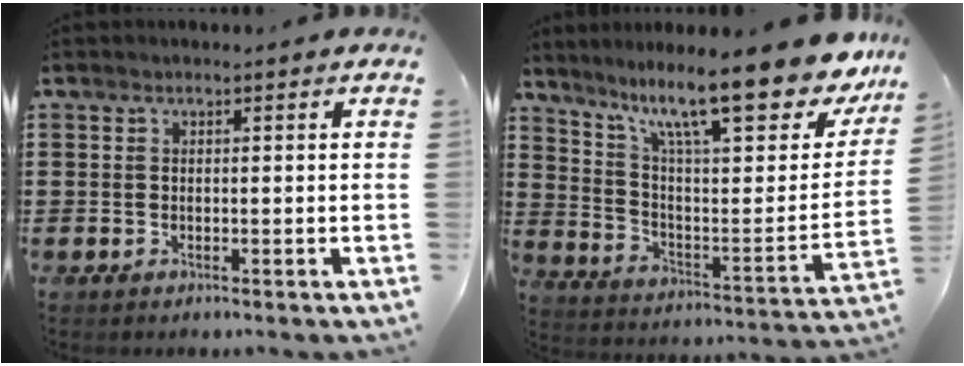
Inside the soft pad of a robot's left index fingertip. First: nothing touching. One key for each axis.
{"total": 15.4, "fx": 11.1, "fy": 3.0, "fz": 10.2, "tx": -0.191, "ty": -0.070, "tz": 0.180}